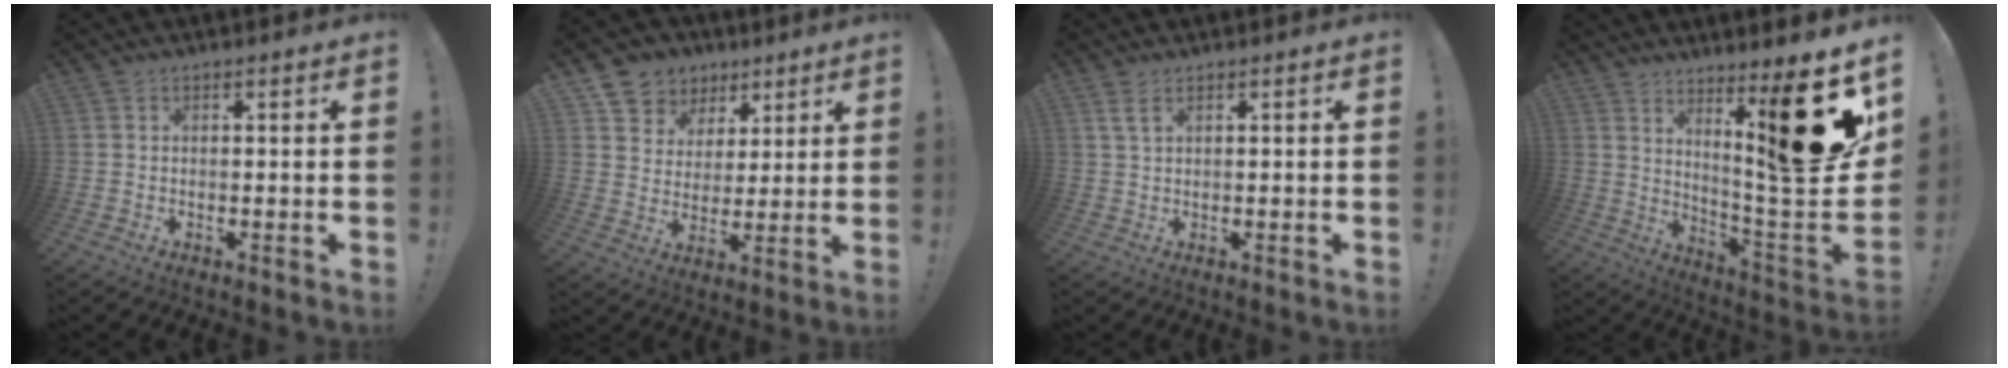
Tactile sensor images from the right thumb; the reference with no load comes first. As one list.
[{"total": 8.5, "force": [4.4, 7.2, 1.2], "torque": [-0.019, -0.034, 0.090]}, {"total": 3.1, "force": [1.7, 1.1, 2.3], "torque": [-0.043, -0.003, 0.030]}, {"total": 20.9, "force": [9.5, 3.3, 18.3], "torque": [-0.247, -0.094, 0.153]}]